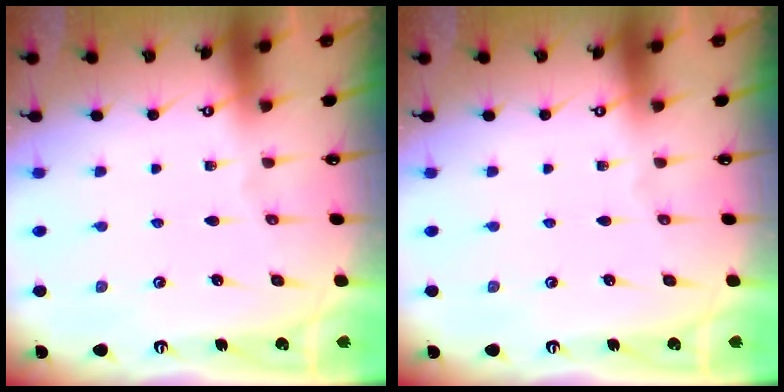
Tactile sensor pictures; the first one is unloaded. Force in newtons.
{"total": 0.0}